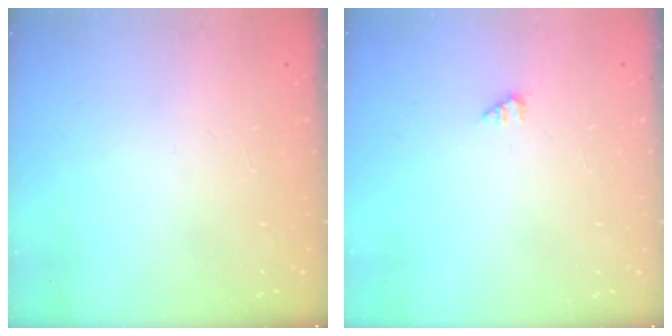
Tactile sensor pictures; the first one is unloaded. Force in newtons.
{"total": 1.0, "press": 1.0, "slide": 0.2}